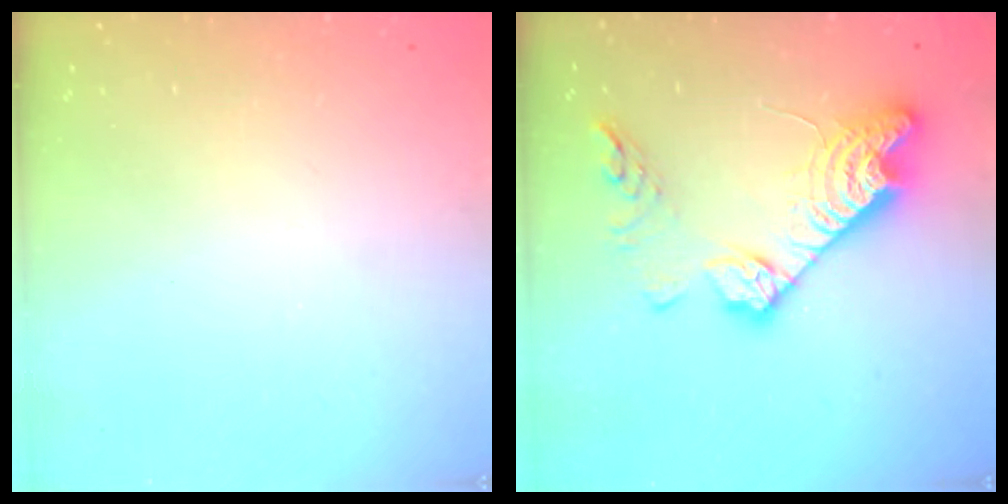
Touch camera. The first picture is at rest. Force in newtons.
{"total": 18.0, "press": 17.9, "slide": 1.5}